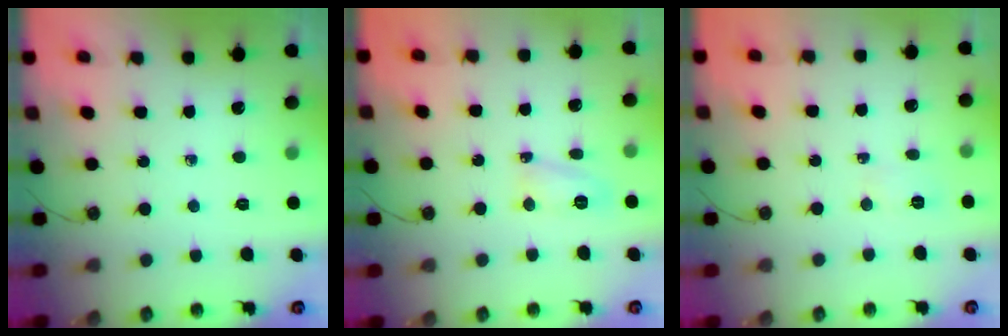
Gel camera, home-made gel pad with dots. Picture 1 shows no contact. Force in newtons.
{"total": 7.1, "press": 7.0, "slide": 0.5}
{"total": 2.6, "press": 2.5, "slide": 0.8}